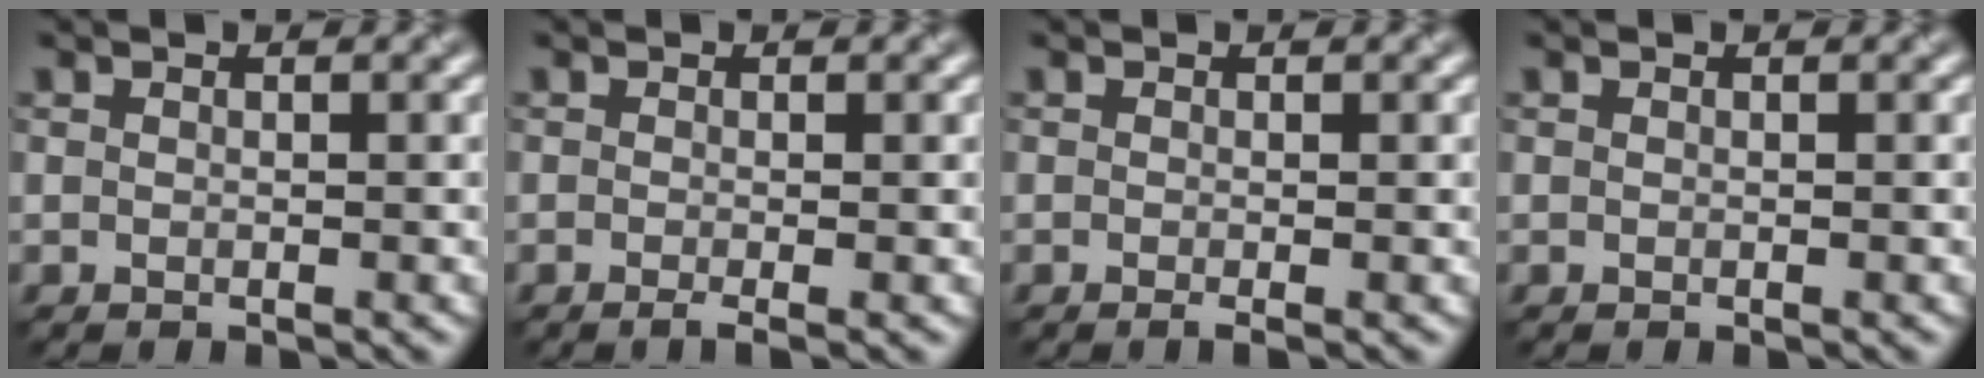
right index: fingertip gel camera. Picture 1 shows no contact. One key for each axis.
{"total": 1.4, "fx": -0.5, "fy": 0.3, "fz": 1.3, "tx": -0.018, "ty": -0.009, "tz": -0.010}
{"total": 0.9, "fx": -0.3, "fy": 0.2, "fz": 0.8, "tx": -0.012, "ty": -0.009, "tz": -0.006}
{"total": 0.0}